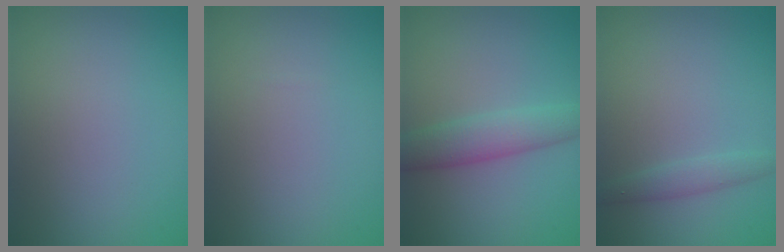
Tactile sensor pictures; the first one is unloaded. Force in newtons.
{"total": 0.0}
{"total": 3.8, "press": 3.8, "slide": 0.1}
{"total": 1.6, "press": 1.6, "slide": 0.0}